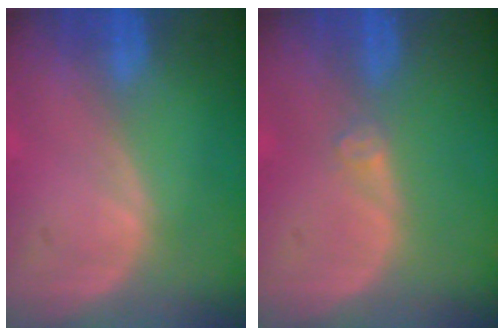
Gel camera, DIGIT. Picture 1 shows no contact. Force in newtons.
{"total": 1.3, "press": 1.1, "slide": 0.7}